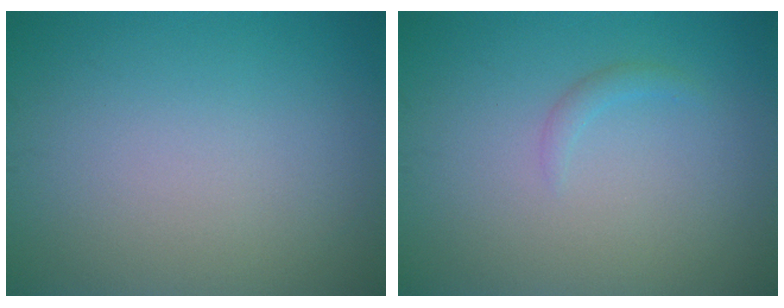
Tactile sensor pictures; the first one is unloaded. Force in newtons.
{"total": 0.9, "press": 0.8, "slide": 0.1}